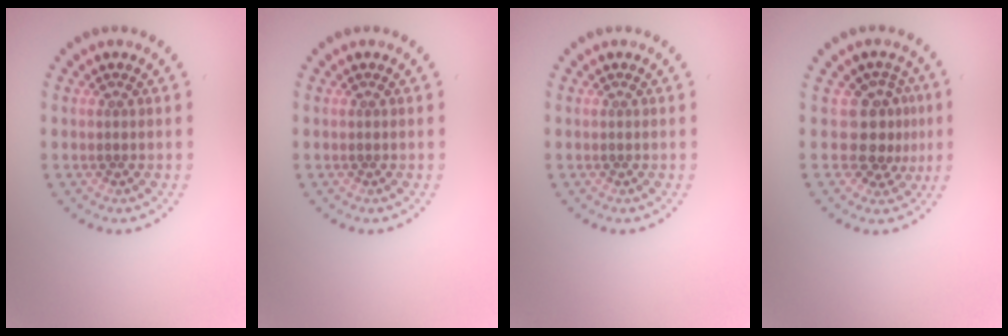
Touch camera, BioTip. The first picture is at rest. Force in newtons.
{"total": 0.0}
{"total": 0.0}
{"total": 3.2, "press": 2.4, "slide": 2.0}